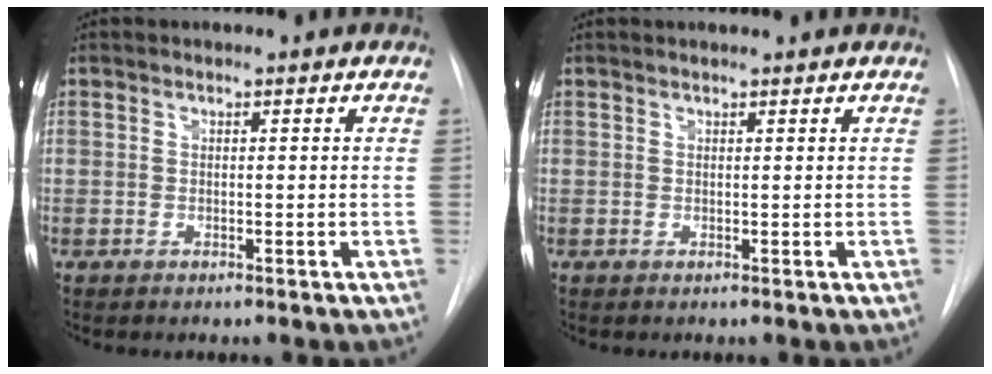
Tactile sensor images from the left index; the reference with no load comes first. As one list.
[{"total": 2.0, "force": [2.0, 0.0, 0.5], "torque": [-0.007, 0.014, 0.025]}]